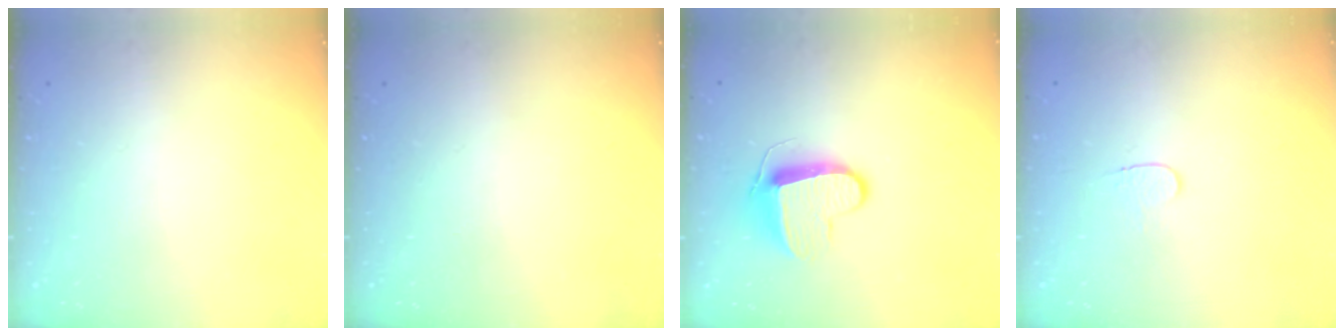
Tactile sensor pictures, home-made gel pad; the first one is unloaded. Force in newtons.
{"total": 0.0}
{"total": 9.8, "press": 9.8, "slide": 0.5}
{"total": 3.7, "press": 3.7, "slide": 0.4}